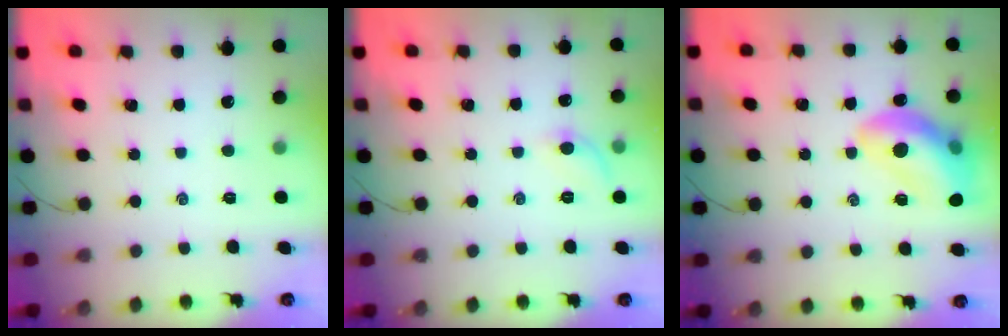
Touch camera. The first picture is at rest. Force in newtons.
{"total": 5.8, "press": 5.6, "slide": 1.4}
{"total": 15.6, "press": 15.3, "slide": 3.0}